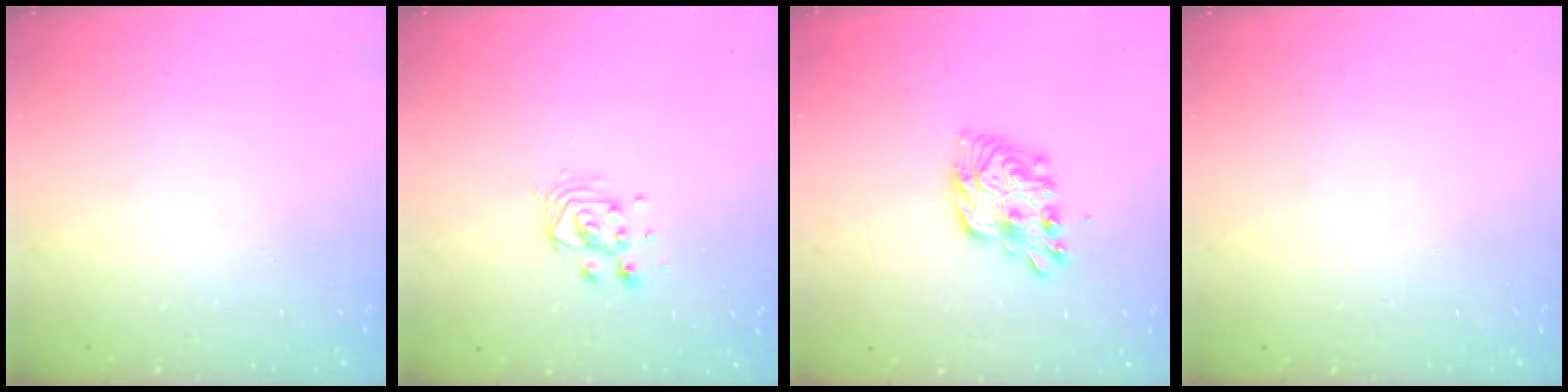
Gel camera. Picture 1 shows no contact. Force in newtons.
{"total": 4.9, "press": 4.9, "slide": 0.4}
{"total": 11.8, "press": 11.8, "slide": 0.4}
{"total": 0.0}